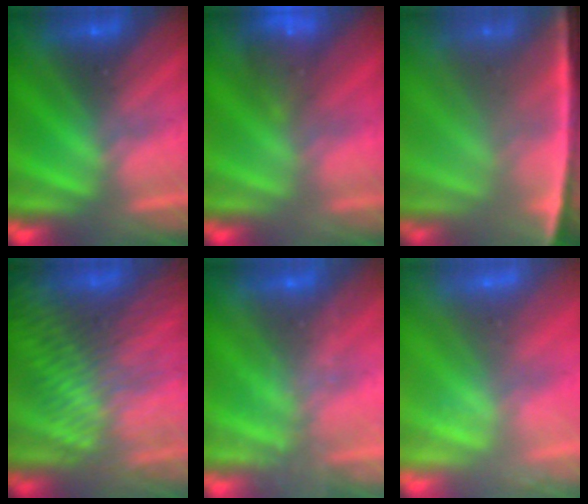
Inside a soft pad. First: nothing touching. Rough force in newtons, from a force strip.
{"total": 6.6}
{"total": 7.8}
{"total": 6.8}
{"total": 1.8}
{"total": 2.0}